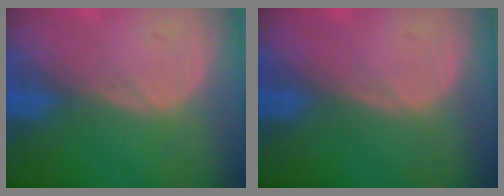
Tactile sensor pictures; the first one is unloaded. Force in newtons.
{"total": 0.0}